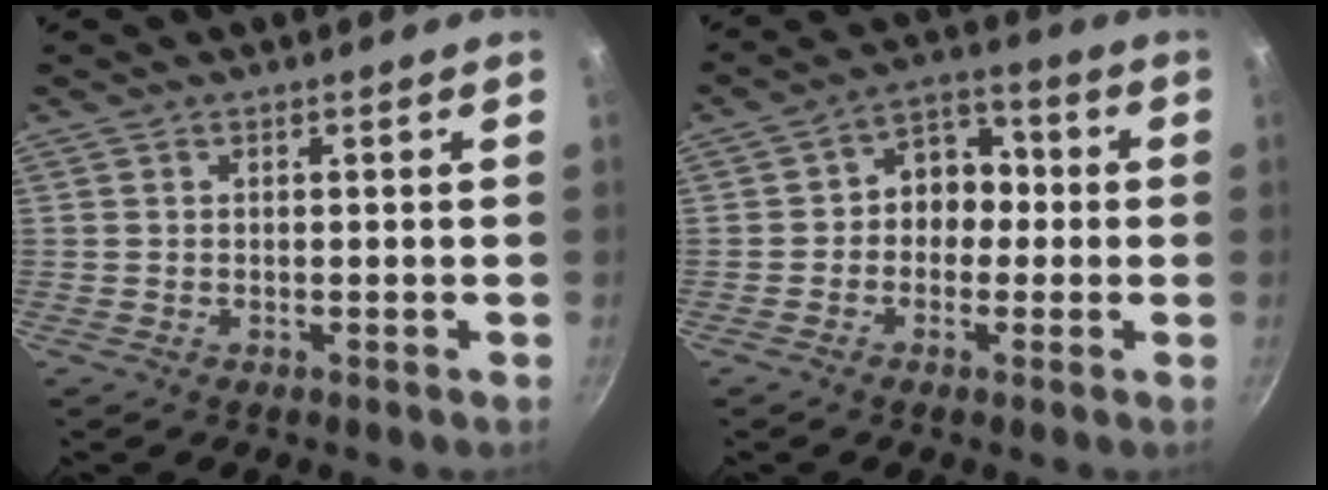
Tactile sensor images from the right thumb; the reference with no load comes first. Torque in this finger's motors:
{"motor_torque": [-0.34, 0.50, -0.21, 0.26, 0.10]}